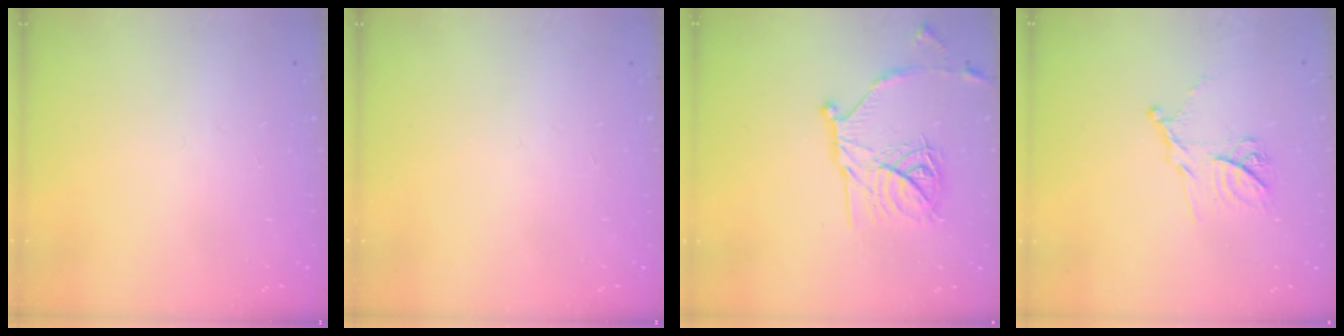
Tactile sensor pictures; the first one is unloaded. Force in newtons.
{"total": 0.0}
{"total": 17.6, "press": 17.6, "slide": 1.4}
{"total": 12.6, "press": 12.5, "slide": 0.9}